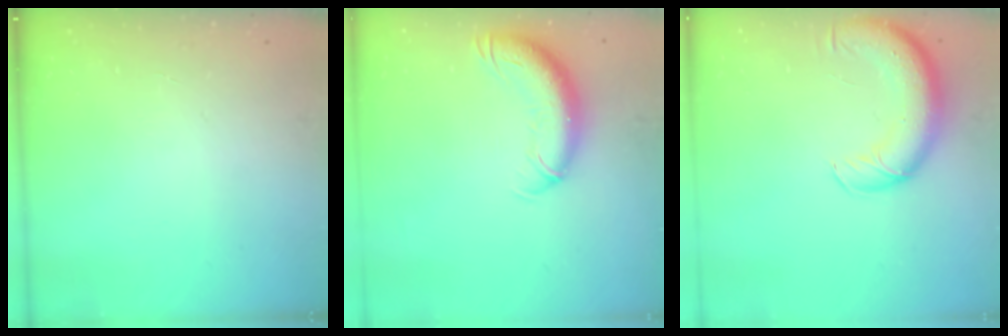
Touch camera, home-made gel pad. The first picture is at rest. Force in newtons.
{"total": 13.1, "press": 12.7, "slide": 3.3}
{"total": 11.7, "press": 11.3, "slide": 2.9}